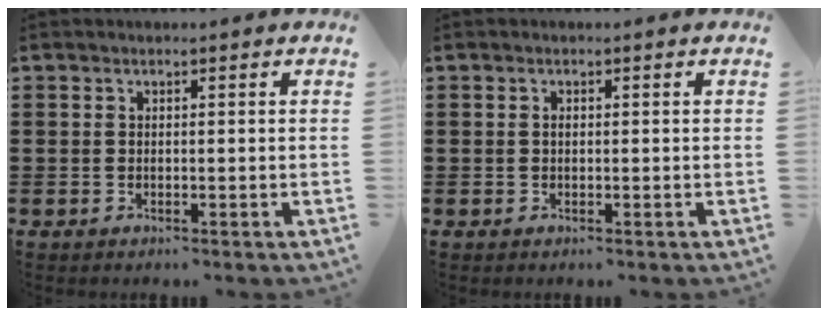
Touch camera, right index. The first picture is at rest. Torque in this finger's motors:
{"motor_torque": [0.49, 0.45, 0.04, 0.03]}